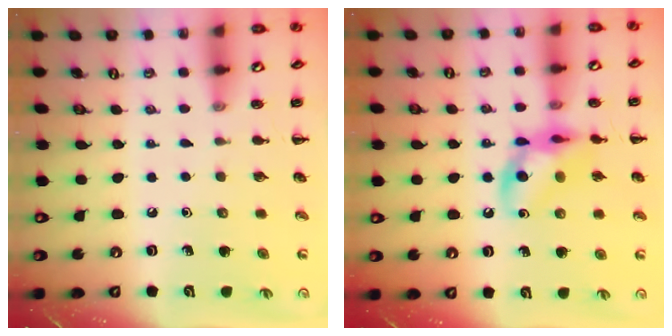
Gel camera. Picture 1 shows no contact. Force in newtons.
{"total": 12.5, "press": 12.4, "slide": 1.8}